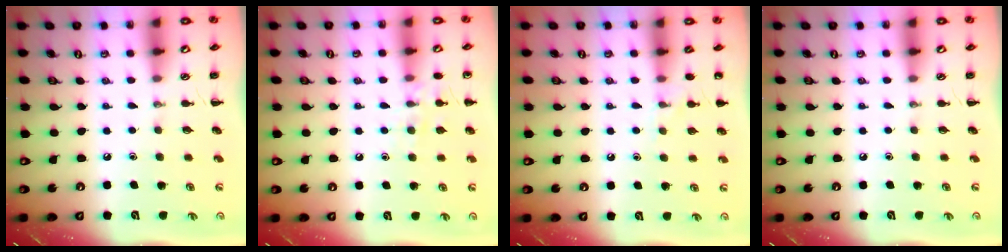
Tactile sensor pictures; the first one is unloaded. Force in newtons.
{"total": 8.5, "press": 8.4, "slide": 1.4}
{"total": 6.5, "press": 6.2, "slide": 1.9}
{"total": 0.0}